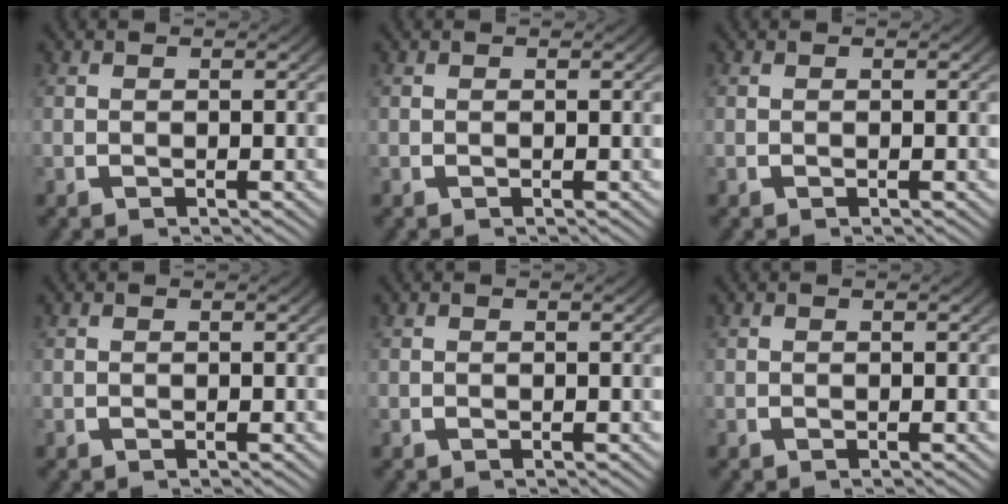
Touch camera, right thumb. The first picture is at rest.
{"total": 0.0}
{"total": 0.0}
{"total": 0.0}
{"total": 0.0}
{"total": 0.0}